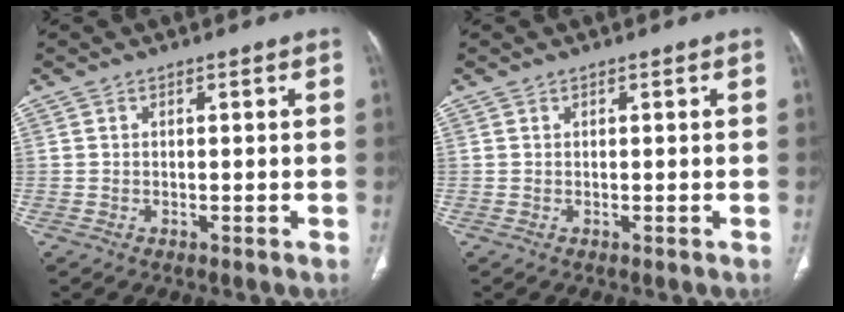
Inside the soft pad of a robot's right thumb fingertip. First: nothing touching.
{"total": 0.0}